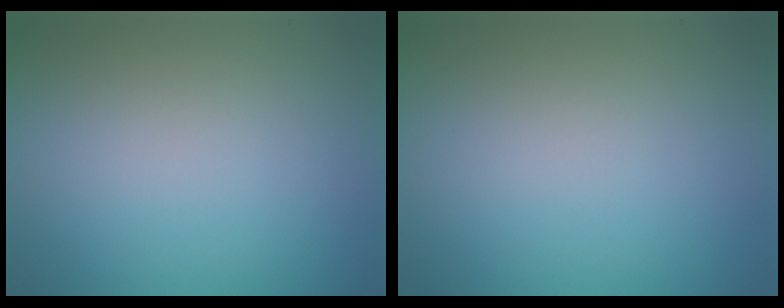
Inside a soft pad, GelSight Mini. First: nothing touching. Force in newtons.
{"total": 0.0}